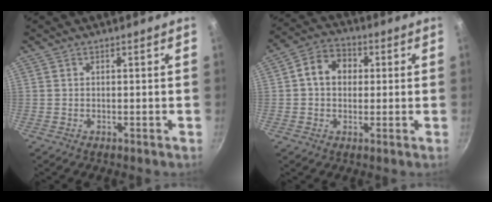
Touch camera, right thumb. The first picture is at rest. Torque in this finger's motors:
{"motor_torque": [-0.20, 0.51, 0.08, -0.06, 0.07]}